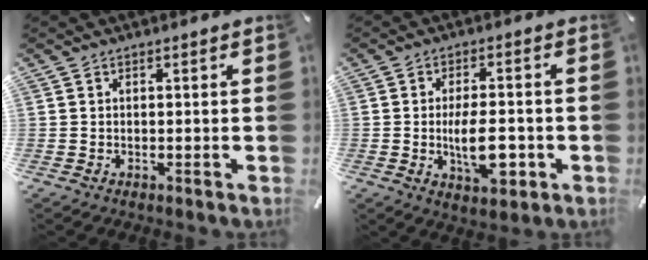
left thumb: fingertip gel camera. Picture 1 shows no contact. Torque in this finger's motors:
{"motor_torque": [2.50, 2.51, 0.37, -0.36, 0.29]}